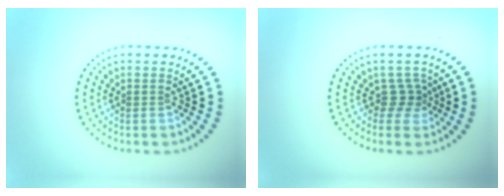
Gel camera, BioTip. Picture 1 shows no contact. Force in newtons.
{"total": 1.8, "press": 1.2, "slide": 1.3}